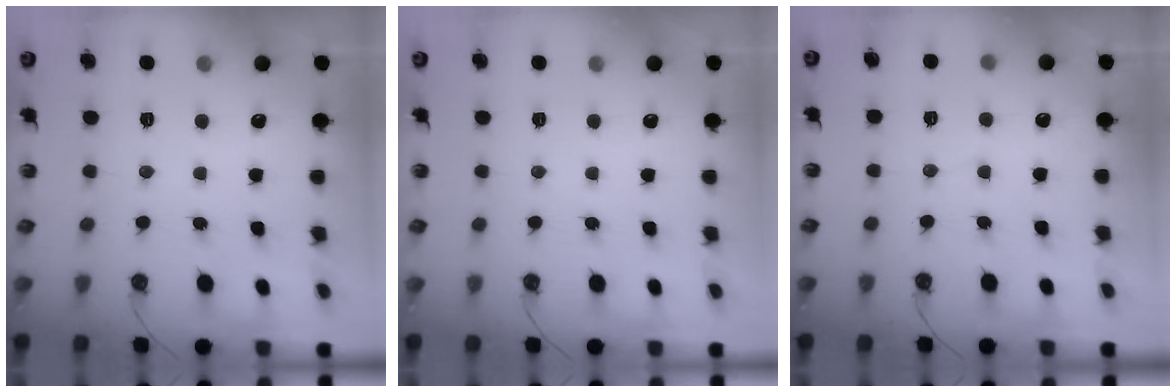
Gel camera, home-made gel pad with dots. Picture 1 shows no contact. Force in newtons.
{"total": 0.0}
{"total": 3.0, "press": 2.9, "slide": 0.3}